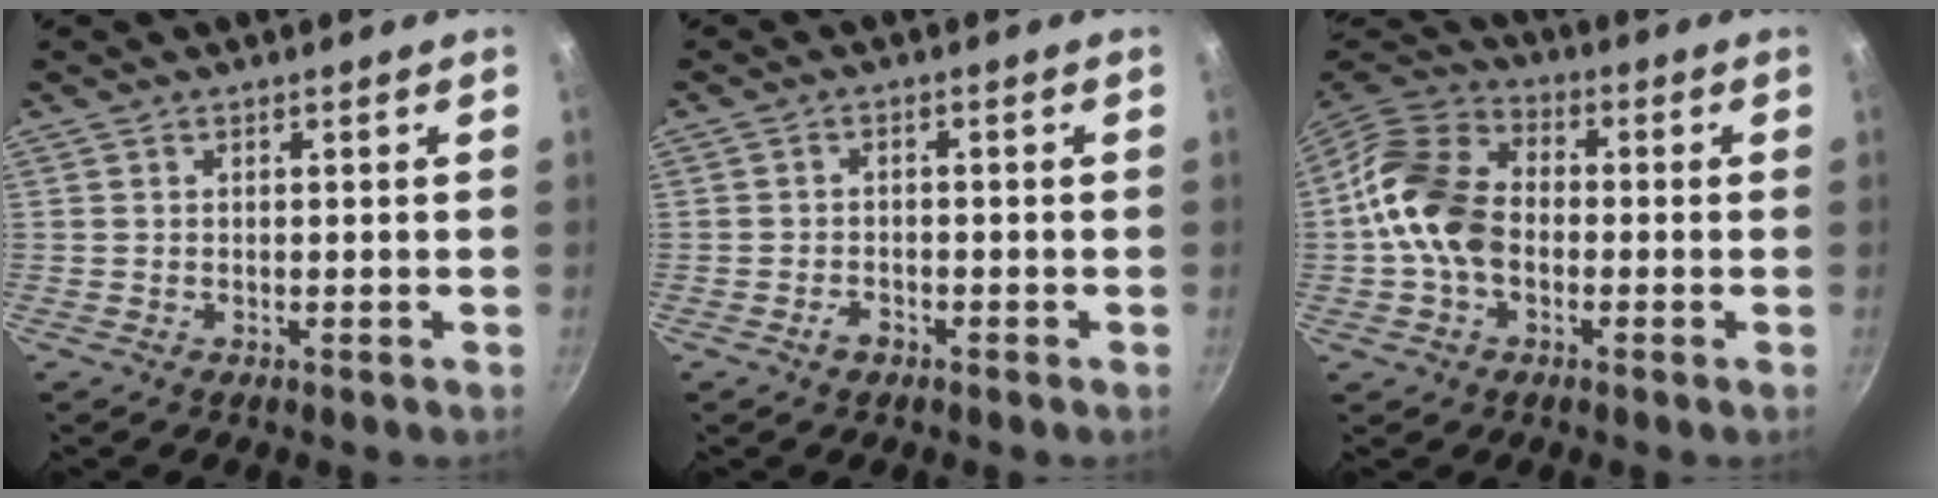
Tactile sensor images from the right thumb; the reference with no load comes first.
{"total": 2.3, "force": [-1.5, 1.4, 1.1], "torque": [-0.015, 0.014, -0.026]}
{"total": 13.3, "force": [-1.5, 9.6, 9.1], "torque": [-0.146, 0.033, -0.047]}